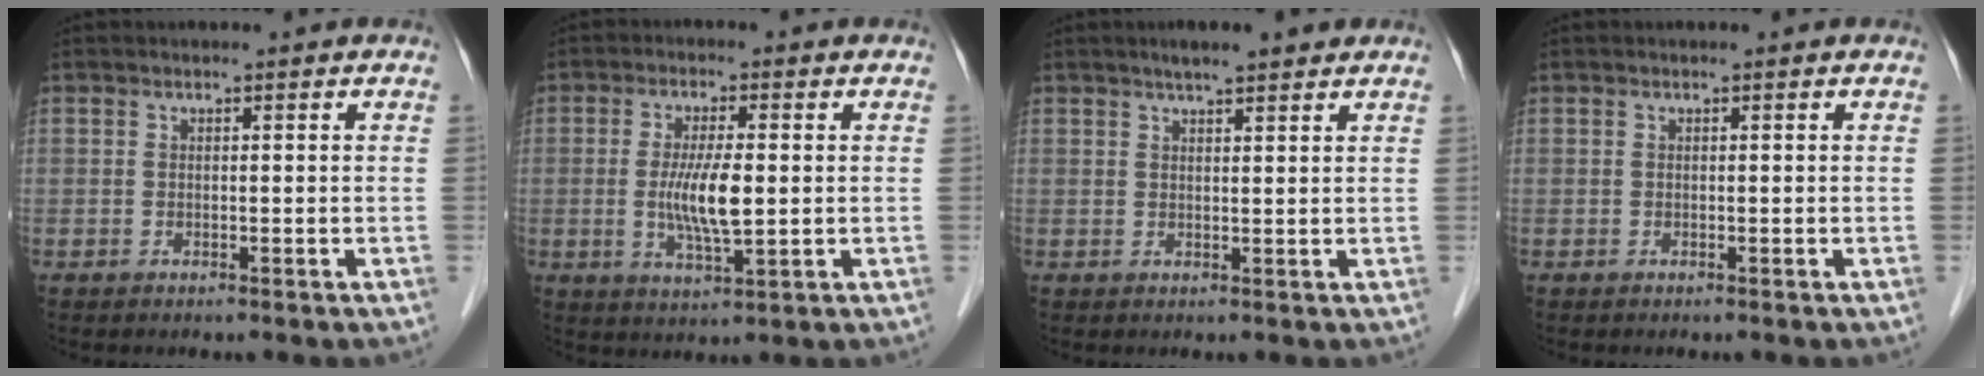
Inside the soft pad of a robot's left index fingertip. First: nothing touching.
{"total": 6.9, "force": [-0.3, 1.2, 6.8], "torque": [-0.136, -0.015, -0.006]}
{"total": 4.6, "force": [3.5, 0.7, 2.9], "torque": [-0.041, 0.018, 0.053]}
{"total": 0.0}